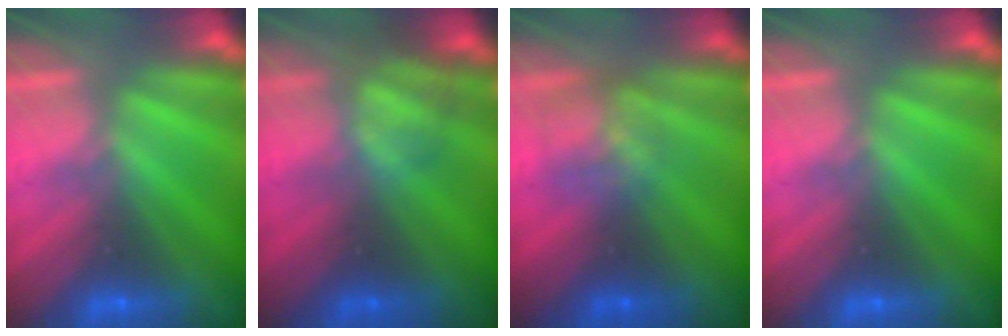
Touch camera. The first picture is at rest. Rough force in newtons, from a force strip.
{"total": 2.3}
{"total": 2.6}
{"total": 0.0}